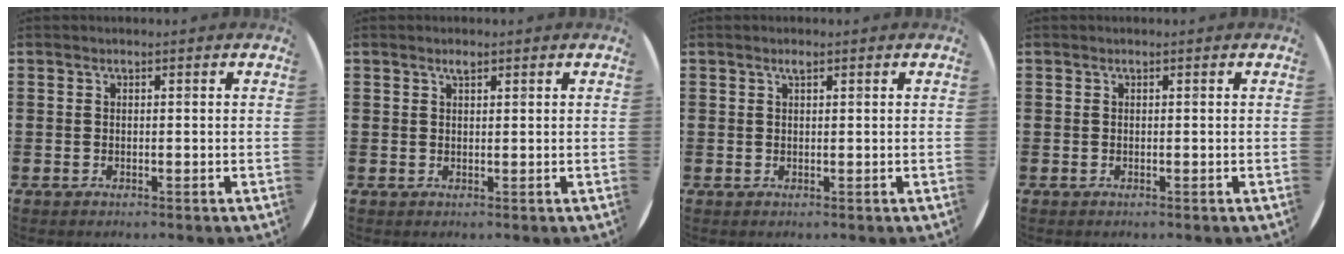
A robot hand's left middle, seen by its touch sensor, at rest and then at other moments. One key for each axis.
{"total": 0.9, "fx": 0.7, "fy": 0.3, "fz": 0.5, "tx": -0.011, "ty": 0.003, "tz": 0.013}
{"total": 0.8, "fx": 0.5, "fy": 0.2, "fz": 0.5, "tx": -0.011, "ty": 0.002, "tz": 0.009}
{"total": 0.0}